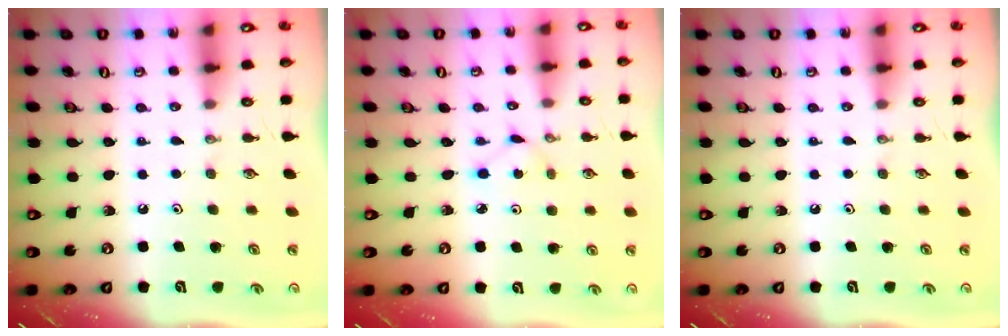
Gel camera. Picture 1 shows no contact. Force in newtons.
{"total": 1.6, "press": 1.6, "slide": 0.2}
{"total": 0.0}